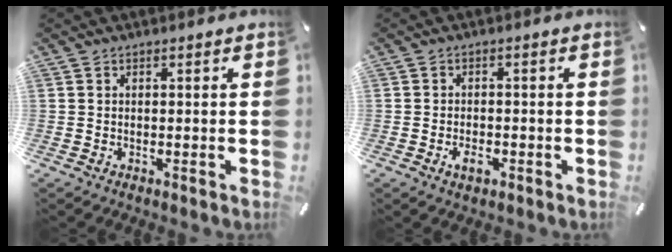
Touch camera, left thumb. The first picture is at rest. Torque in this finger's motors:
{"motor_torque": [-0.01, 0.02, 0.08, -0.07, 0.02]}